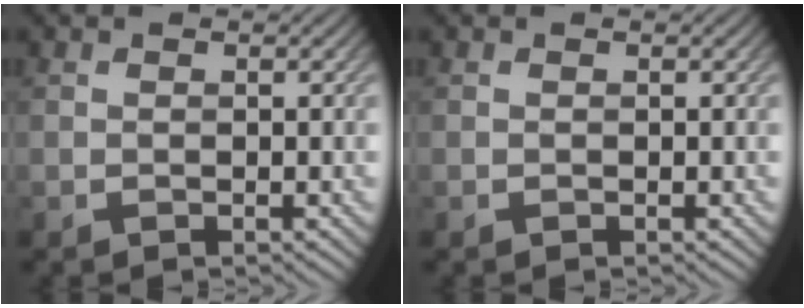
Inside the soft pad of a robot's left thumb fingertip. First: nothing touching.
{"total": 0.0}